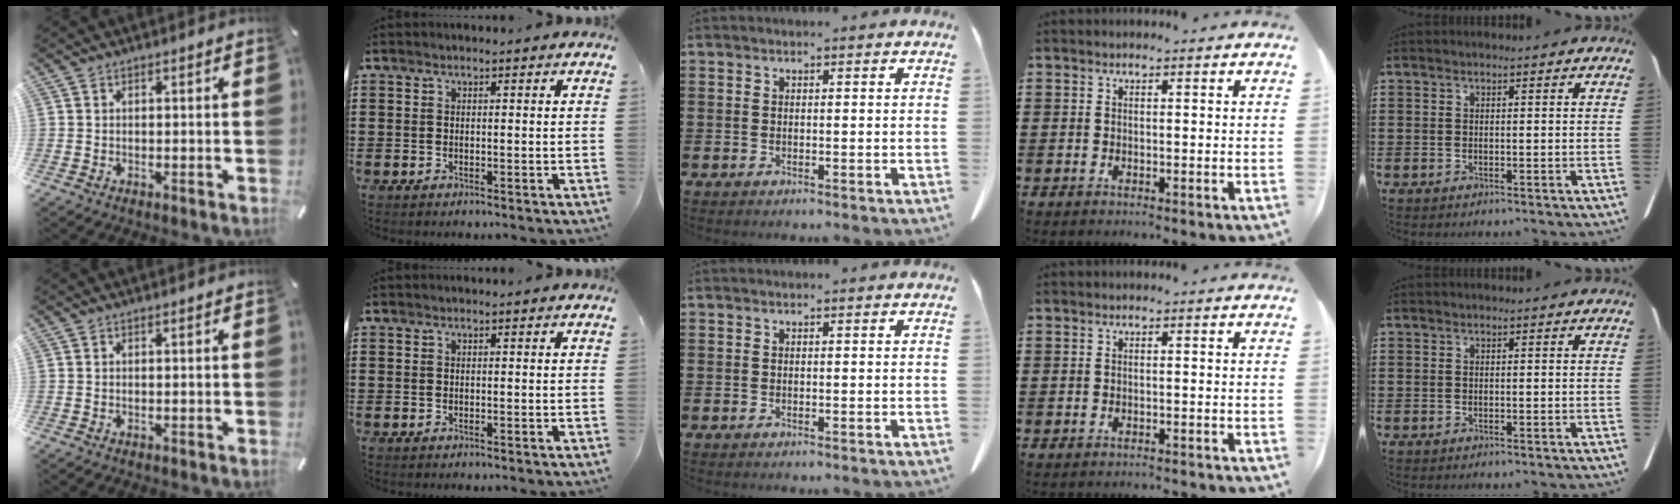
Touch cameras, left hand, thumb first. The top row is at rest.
{"ring": {"total": 0.9, "force": [-0.9, -0.1, 0.1], "torque": [-0.005, 0.000, -0.017]}}